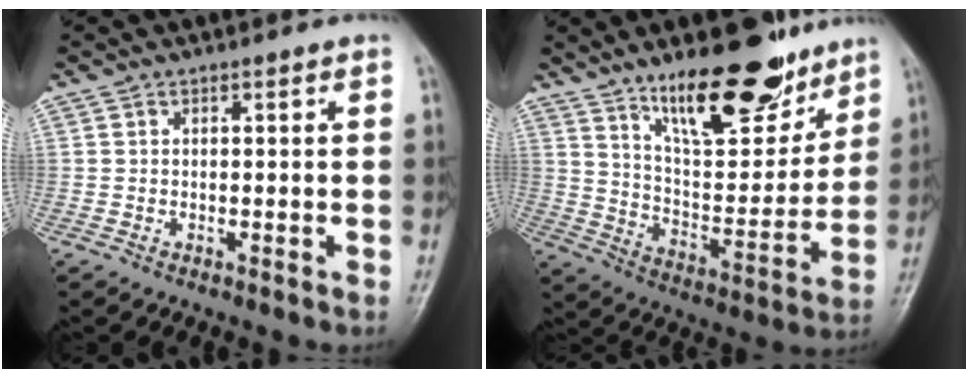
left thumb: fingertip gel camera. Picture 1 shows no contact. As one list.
[{"total": 19.6, "force": [13.4, 7.2, 12.4], "torque": [-0.140, -0.087, 0.224]}]